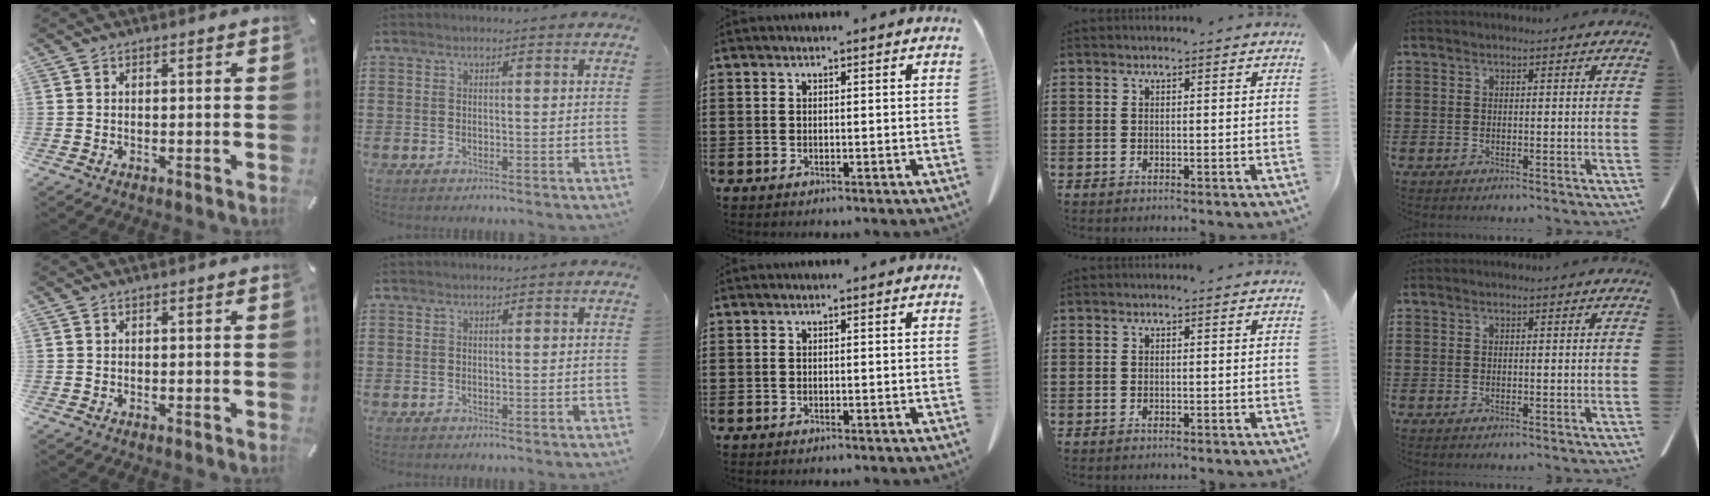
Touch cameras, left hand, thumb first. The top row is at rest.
{}